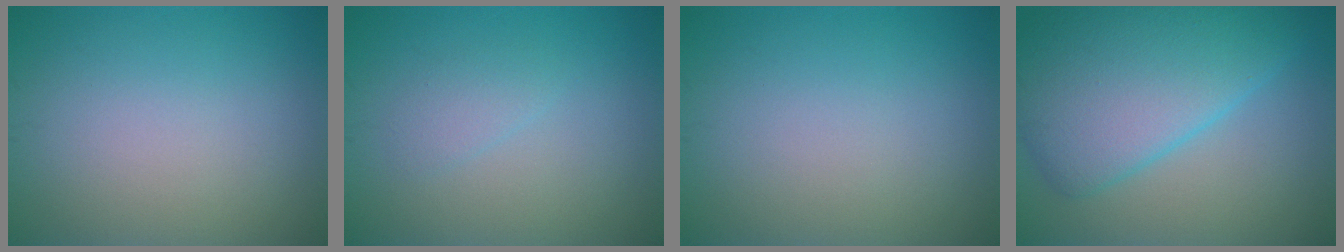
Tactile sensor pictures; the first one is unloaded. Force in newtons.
{"total": 1.3, "press": 1.3, "slide": 0.2}
{"total": 0.0}
{"total": 9.1, "press": 9.1, "slide": 0.0}